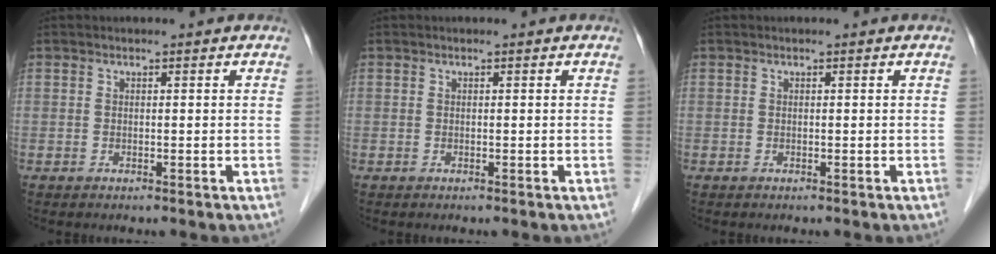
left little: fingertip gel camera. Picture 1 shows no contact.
{"total": 0.0}
{"total": 0.0}